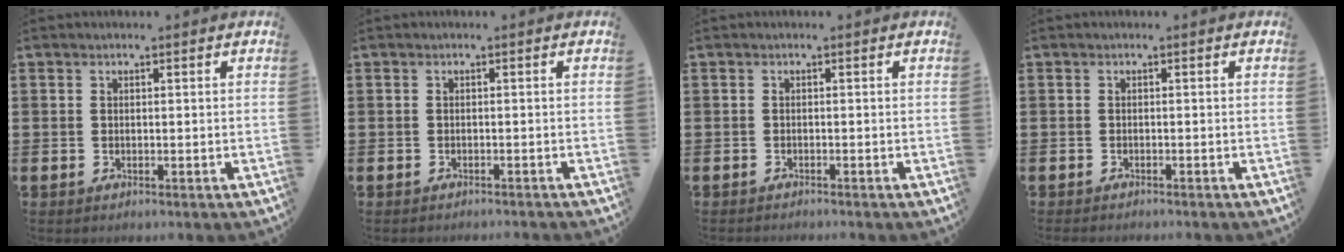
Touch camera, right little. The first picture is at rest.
{"total": 0.5, "force": [-0.5, -0.1, 0.0], "torque": [-0.001, -0.001, -0.011]}
{"total": 0.5, "force": [-0.5, -0.1, 0.0], "torque": [0.001, -0.002, -0.010]}
{"total": 0.5, "force": [-0.5, 0.0, 0.0], "torque": [-0.001, -0.002, -0.011]}